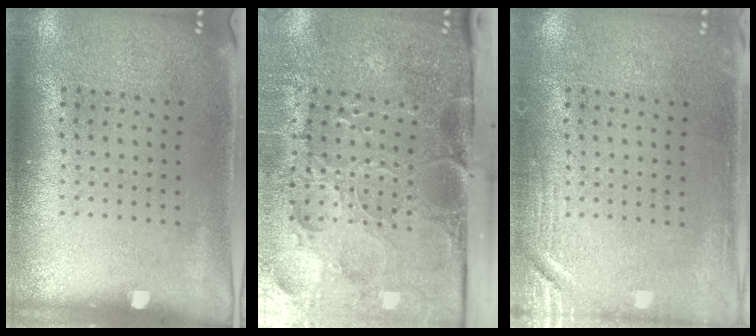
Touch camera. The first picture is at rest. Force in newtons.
{"total": 5.4, "press": 4.1, "slide": 3.5}
{"total": 2.3, "press": 2.2, "slide": 0.4}